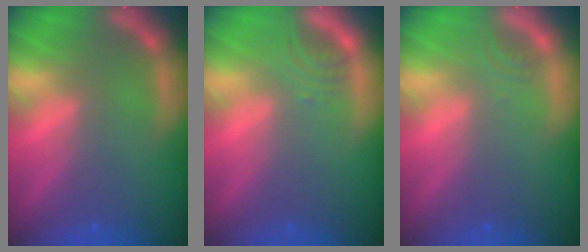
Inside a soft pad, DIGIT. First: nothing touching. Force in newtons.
{"total": 2.0}
{"total": 1.0}